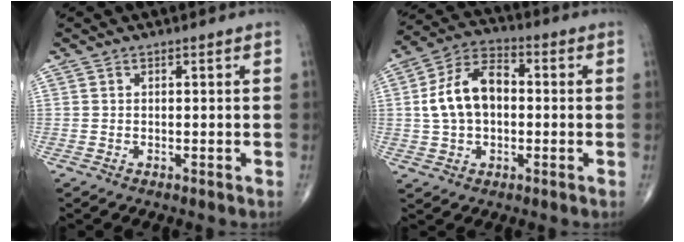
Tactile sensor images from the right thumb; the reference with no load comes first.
{"total": 11.9, "force": [0.4, 7.7, 9.0], "torque": [-0.159, 0.028, 0.001]}